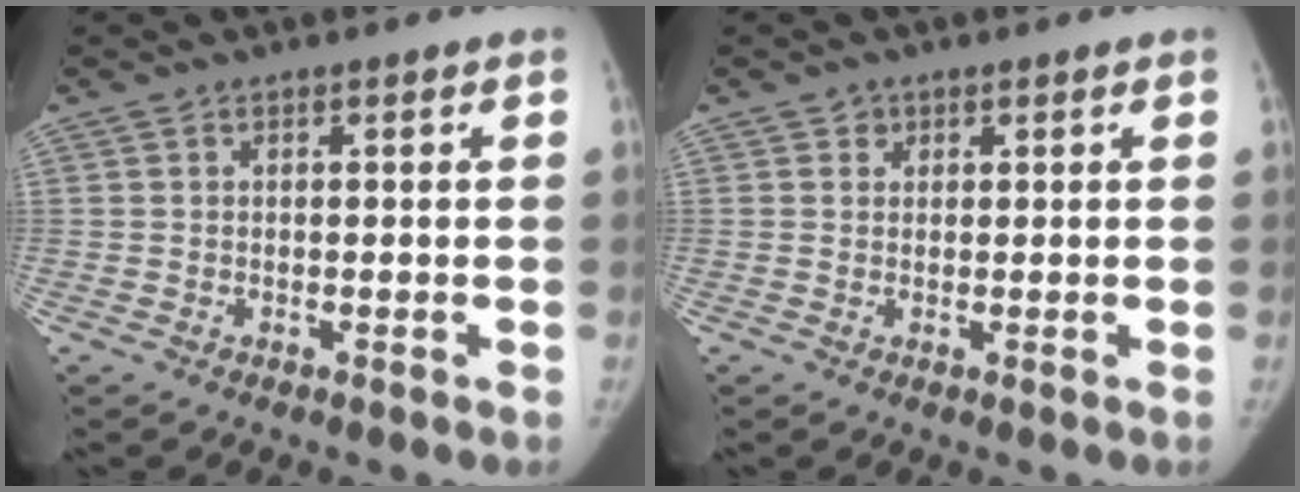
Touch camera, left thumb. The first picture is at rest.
{"total": 1.3, "force": [0.6, 1.1, 0.1], "torque": [0.015, -0.001, 0.005]}